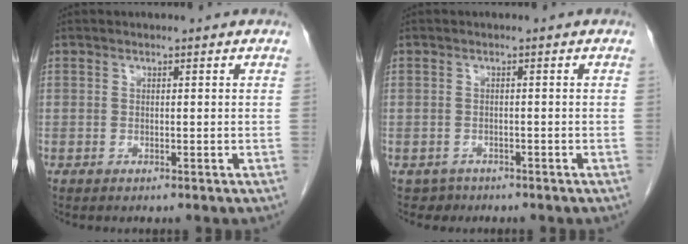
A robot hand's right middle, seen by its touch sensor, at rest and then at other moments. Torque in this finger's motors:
{"motor_torque": [-0.30, -0.17, -0.07, -0.01]}